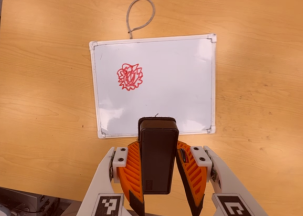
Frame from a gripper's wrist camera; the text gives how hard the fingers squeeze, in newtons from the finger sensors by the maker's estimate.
{"total": 5.2, "left": 4.6, "right": 5.8}